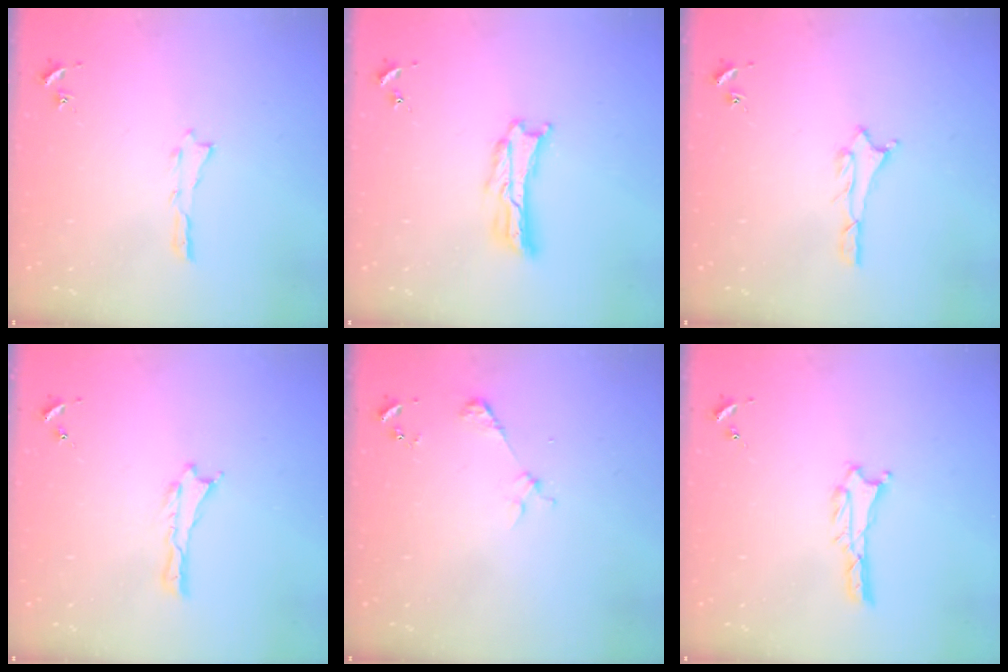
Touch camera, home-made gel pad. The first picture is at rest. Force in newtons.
{"total": 2.8, "press": 2.7, "slide": 0.4}
{"total": 1.1, "press": 1.1, "slide": 0.1}
{"total": 0.0}
{"total": 2.2, "press": 2.2, "slide": 0.2}
{"total": 1.3, "press": 1.3, "slide": 0.3}